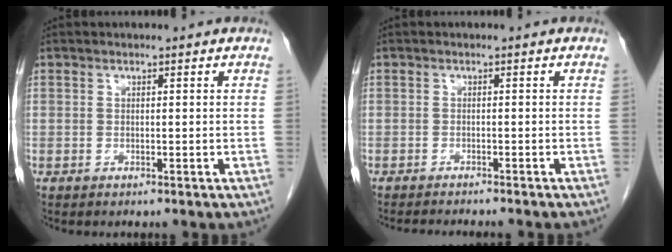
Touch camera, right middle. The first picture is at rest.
{"total": 6.1, "force": [-5.5, 0.4, 2.6], "torque": [-0.023, -0.008, -0.072]}